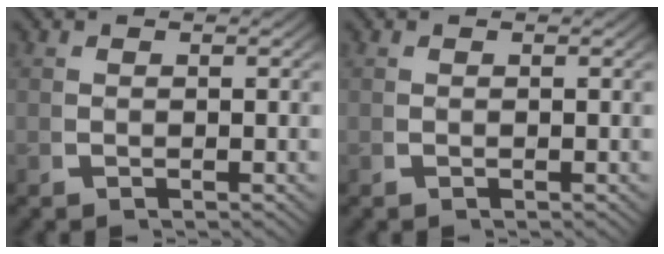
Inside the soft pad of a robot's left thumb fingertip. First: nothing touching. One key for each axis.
{"total": 0.0}